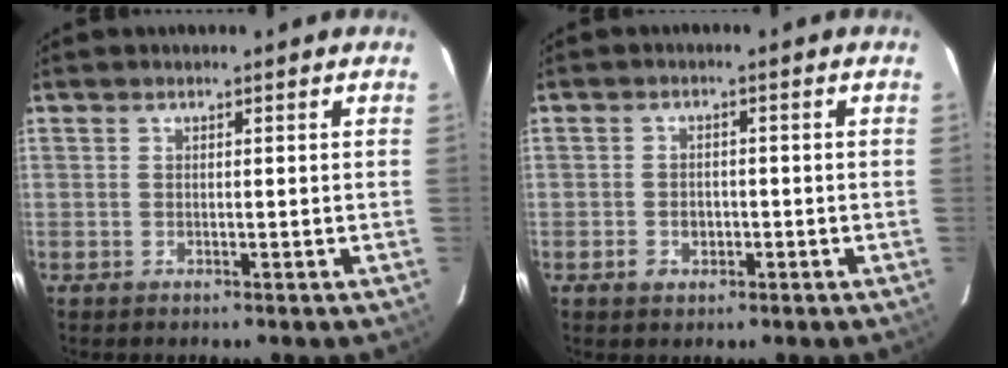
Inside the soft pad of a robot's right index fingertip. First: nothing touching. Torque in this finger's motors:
{"motor_torque": [0.02, -0.02, 0.01, 0.02]}